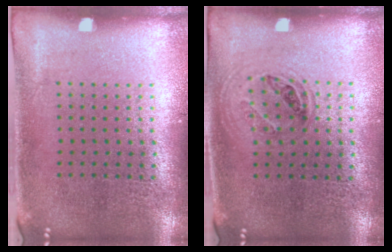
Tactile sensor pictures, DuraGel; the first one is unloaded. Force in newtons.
{"total": 1.1, "press": 1.0, "slide": 0.4}